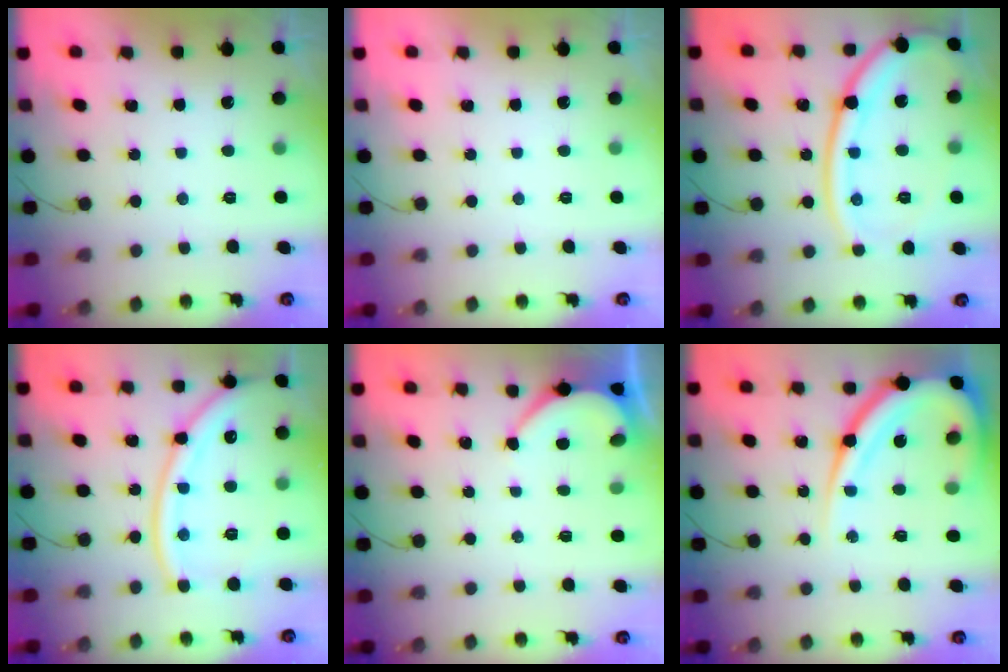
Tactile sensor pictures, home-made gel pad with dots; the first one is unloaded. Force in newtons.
{"total": 0.0}
{"total": 19.9, "press": 19.8, "slide": 2.3}
{"total": 17.3, "press": 17.2, "slide": 1.8}
{"total": 3.6, "press": 3.6, "slide": 0.5}
{"total": 19.7, "press": 19.6, "slide": 1.7}